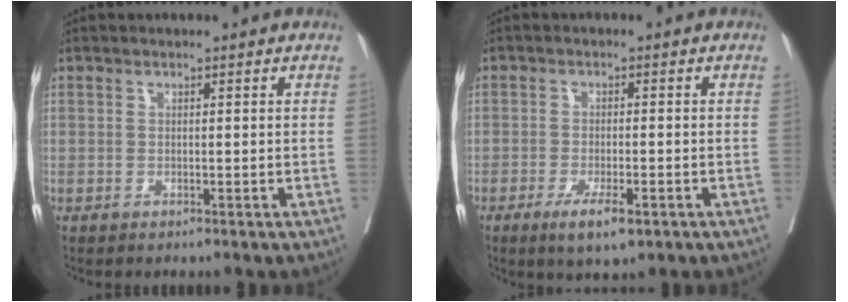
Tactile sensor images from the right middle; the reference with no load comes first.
{"total": 5.1, "force": [-2.8, 1.2, 4.1], "torque": [-0.071, -0.008, -0.041]}